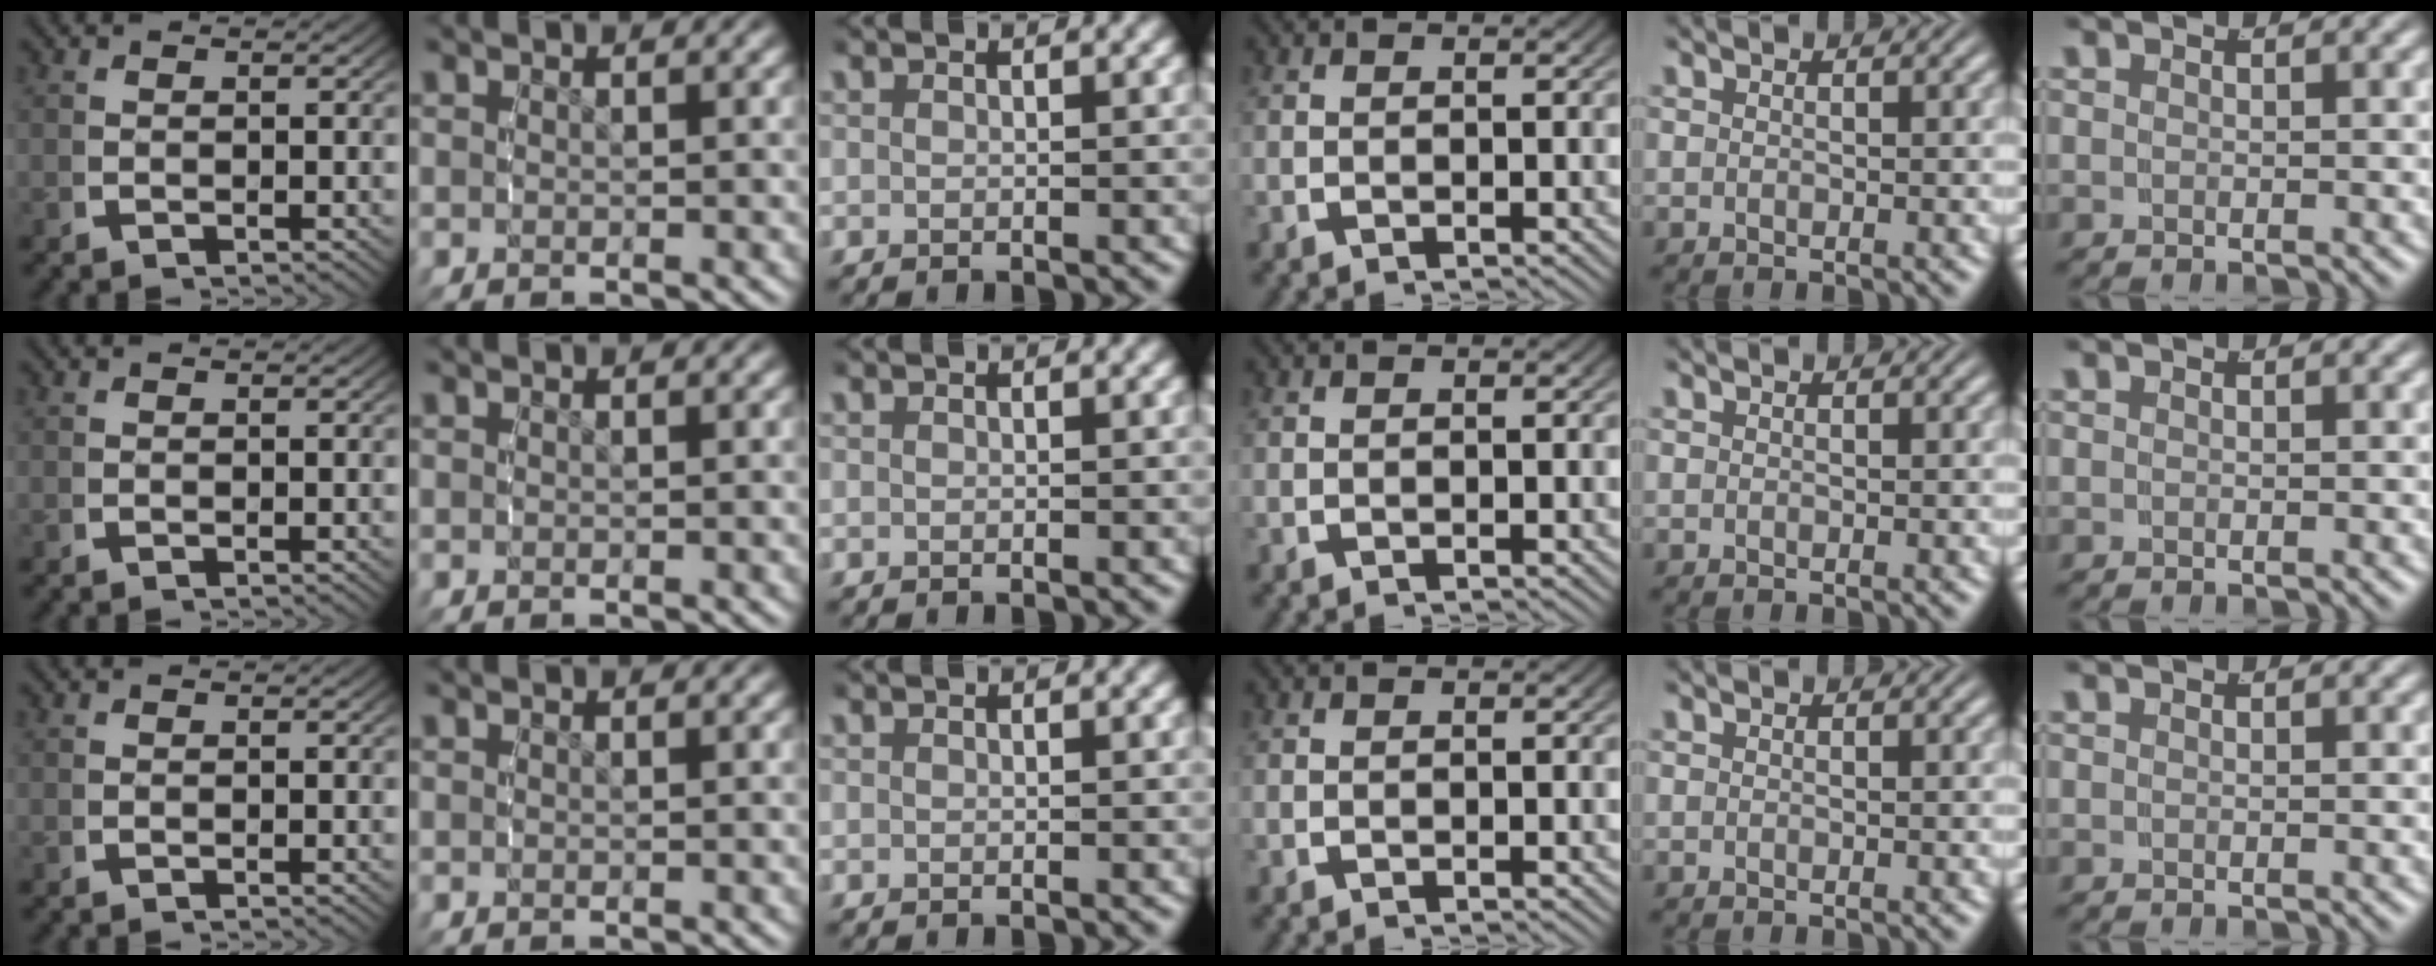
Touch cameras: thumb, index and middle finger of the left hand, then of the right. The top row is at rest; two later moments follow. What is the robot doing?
{"motion": "reach", "object": "dispenser bottle"}